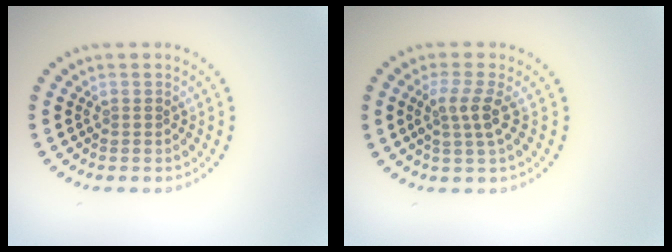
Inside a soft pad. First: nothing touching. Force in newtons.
{"total": 2.5, "press": 1.9, "slide": 1.6}